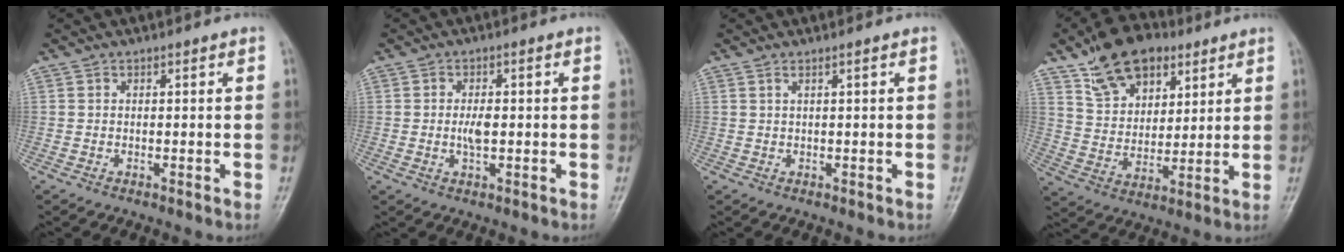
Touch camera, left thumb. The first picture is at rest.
{"total": 3.5, "force": [-0.2, 1.5, 3.1], "torque": [-0.060, 0.004, -0.004]}
{"total": 1.0, "force": [0.4, -0.2, 0.9], "torque": [-0.023, 0.003, 0.011]}
{"total": 14.8, "force": [8.7, 8.9, 8.1], "torque": [-0.103, -0.029, 0.156]}